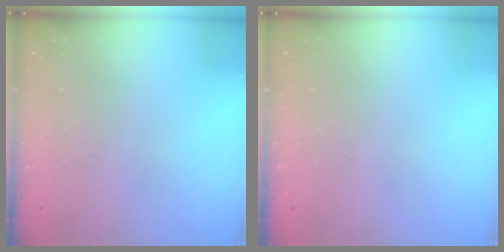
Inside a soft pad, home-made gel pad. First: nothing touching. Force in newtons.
{"total": 0.0}